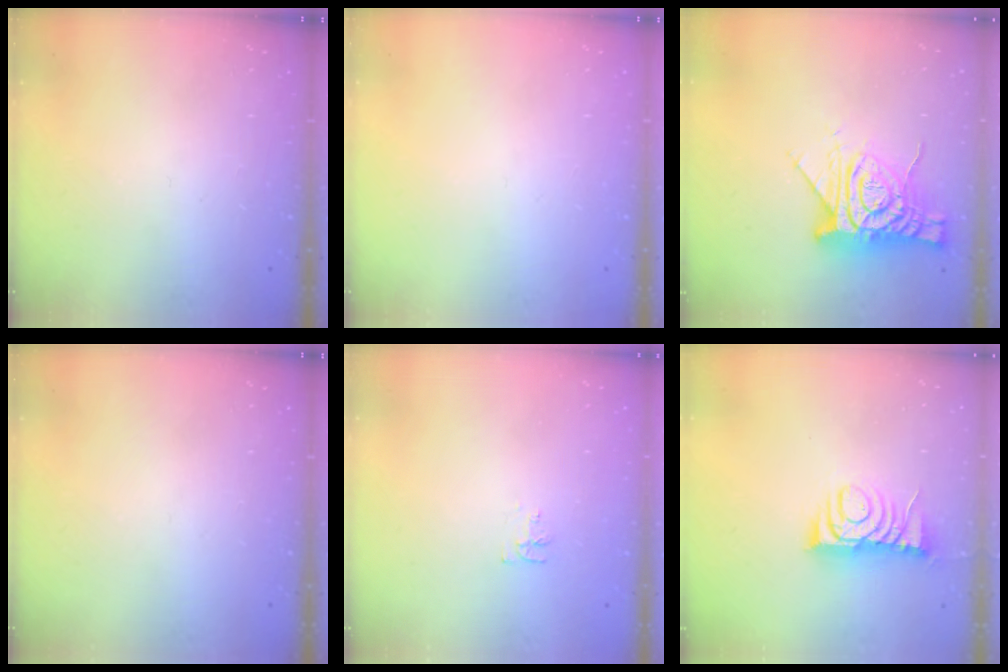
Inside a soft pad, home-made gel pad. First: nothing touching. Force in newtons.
{"total": 0.0}
{"total": 13.0, "press": 13.0, "slide": 1.4}
{"total": 0.0}
{"total": 3.7, "press": 3.6, "slide": 0.6}
{"total": 8.0, "press": 7.9, "slide": 0.4}